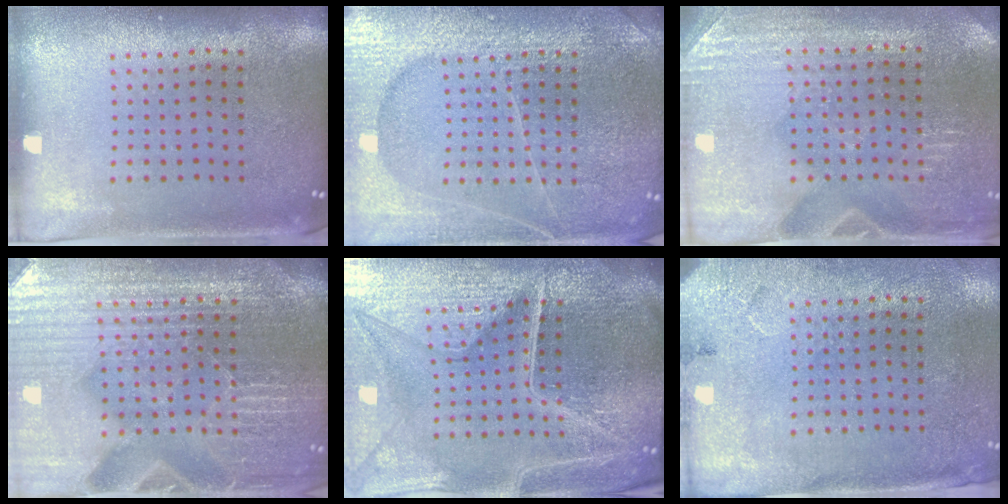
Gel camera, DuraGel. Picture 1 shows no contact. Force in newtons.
{"total": 6.6, "press": 6.5, "slide": 0.8}
{"total": 3.0, "press": 2.9, "slide": 0.3}
{"total": 5.4, "press": 5.0, "slide": 2.1}
{"total": 6.7, "press": 5.9, "slide": 3.1}
{"total": 2.7, "press": 2.2, "slide": 1.6}